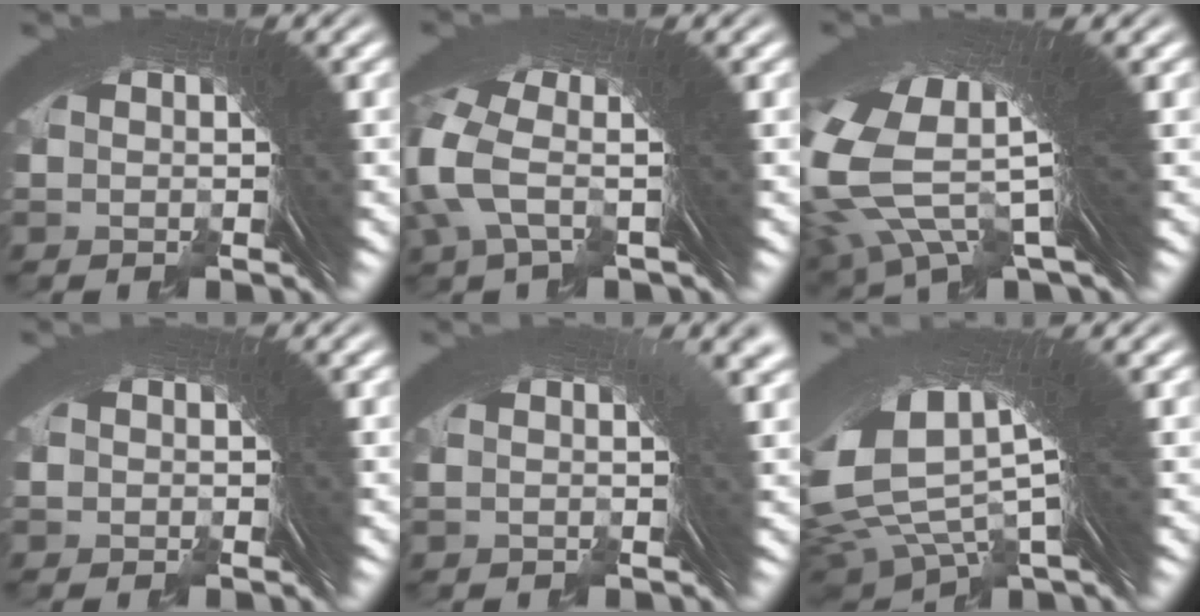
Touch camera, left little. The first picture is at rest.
{"total": 5.5, "force": [0.9, 3.0, 4.5], "torque": [-0.104, -0.010, 0.011]}
{"total": 12.0, "force": [3.4, 6.6, 9.4], "torque": [-0.216, -0.004, 0.053]}
{"total": 0.7, "force": [-0.4, 0.1, -0.5], "torque": [0.014, -0.003, -0.002]}
{"total": 3.4, "force": [1.2, 1.1, 3.0], "torque": [-0.003, 0.027, 0.004]}
{"total": 11.1, "force": [3.2, 6.6, 8.4], "torque": [-0.167, -0.002, 0.054]}